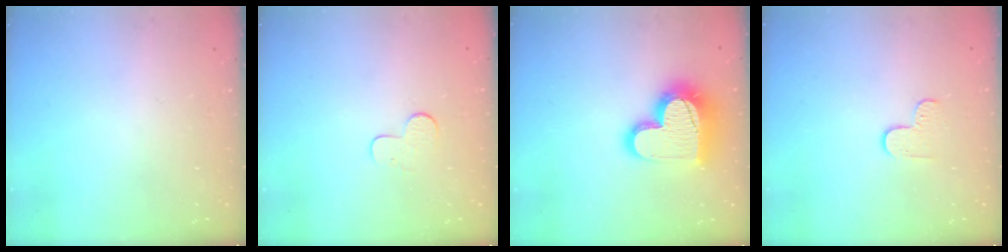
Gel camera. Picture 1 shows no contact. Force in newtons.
{"total": 5.5, "press": 5.5, "slide": 0.5}
{"total": 18.6, "press": 18.6, "slide": 1.3}
{"total": 4.0, "press": 4.0, "slide": 0.3}